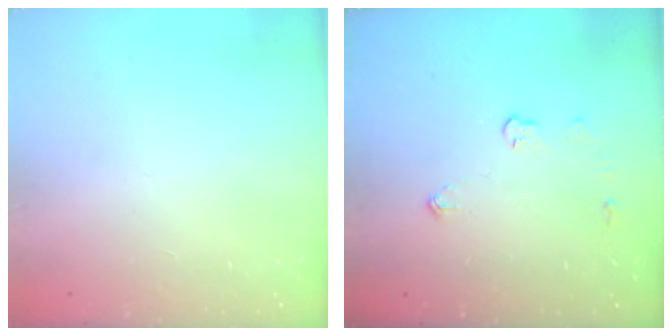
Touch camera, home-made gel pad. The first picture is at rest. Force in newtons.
{"total": 3.9, "press": 3.9, "slide": 0.4}